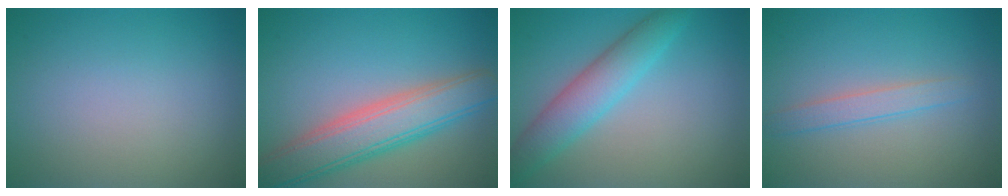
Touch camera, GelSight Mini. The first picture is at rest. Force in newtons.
{"total": 6.6, "press": 6.6, "slide": 0.4}
{"total": 4.6, "press": 4.6, "slide": 0.1}
{"total": 1.9, "press": 1.9, "slide": 0.1}